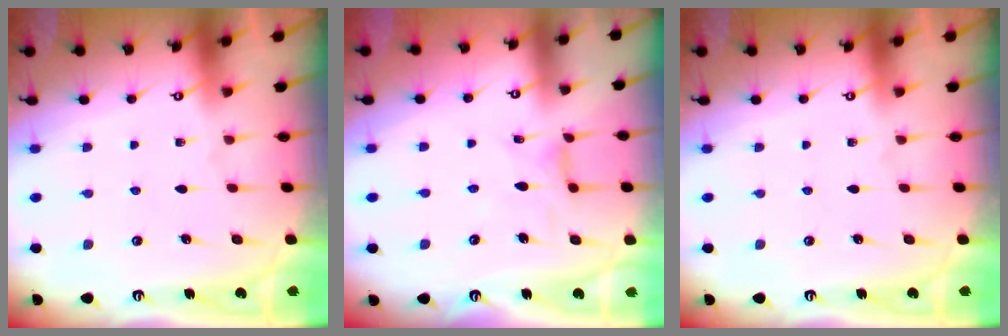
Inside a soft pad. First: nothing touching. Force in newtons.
{"total": 2.1, "press": 2.0, "slide": 0.4}
{"total": 0.0}